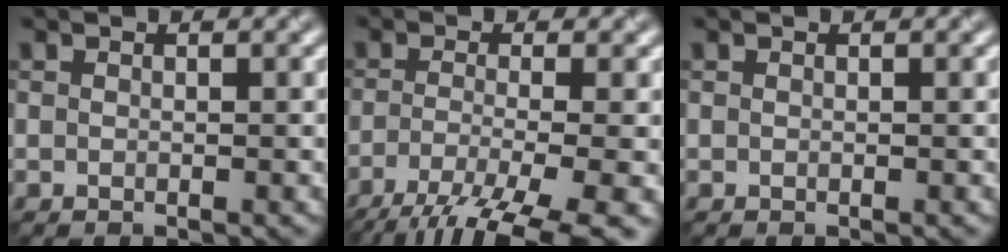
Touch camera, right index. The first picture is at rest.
{"total": 8.8, "force": [-5.7, 2.1, 6.3], "torque": [-0.123, -0.013, -0.091]}
{"total": 0.0}